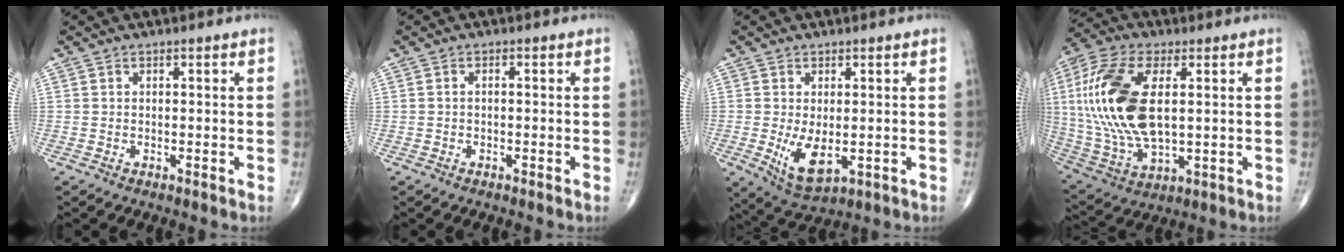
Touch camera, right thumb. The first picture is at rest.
{"total": 0.6, "force": [-0.2, 0.3, 0.5], "torque": [-0.010, 0.001, -0.005]}
{"total": 7.0, "force": [-0.9, 3.4, 6.0], "torque": [-0.104, -0.019, -0.001]}
{"total": 21.2, "force": [2.9, 10.6, 18.1], "torque": [-0.393, -0.009, 0.056]}